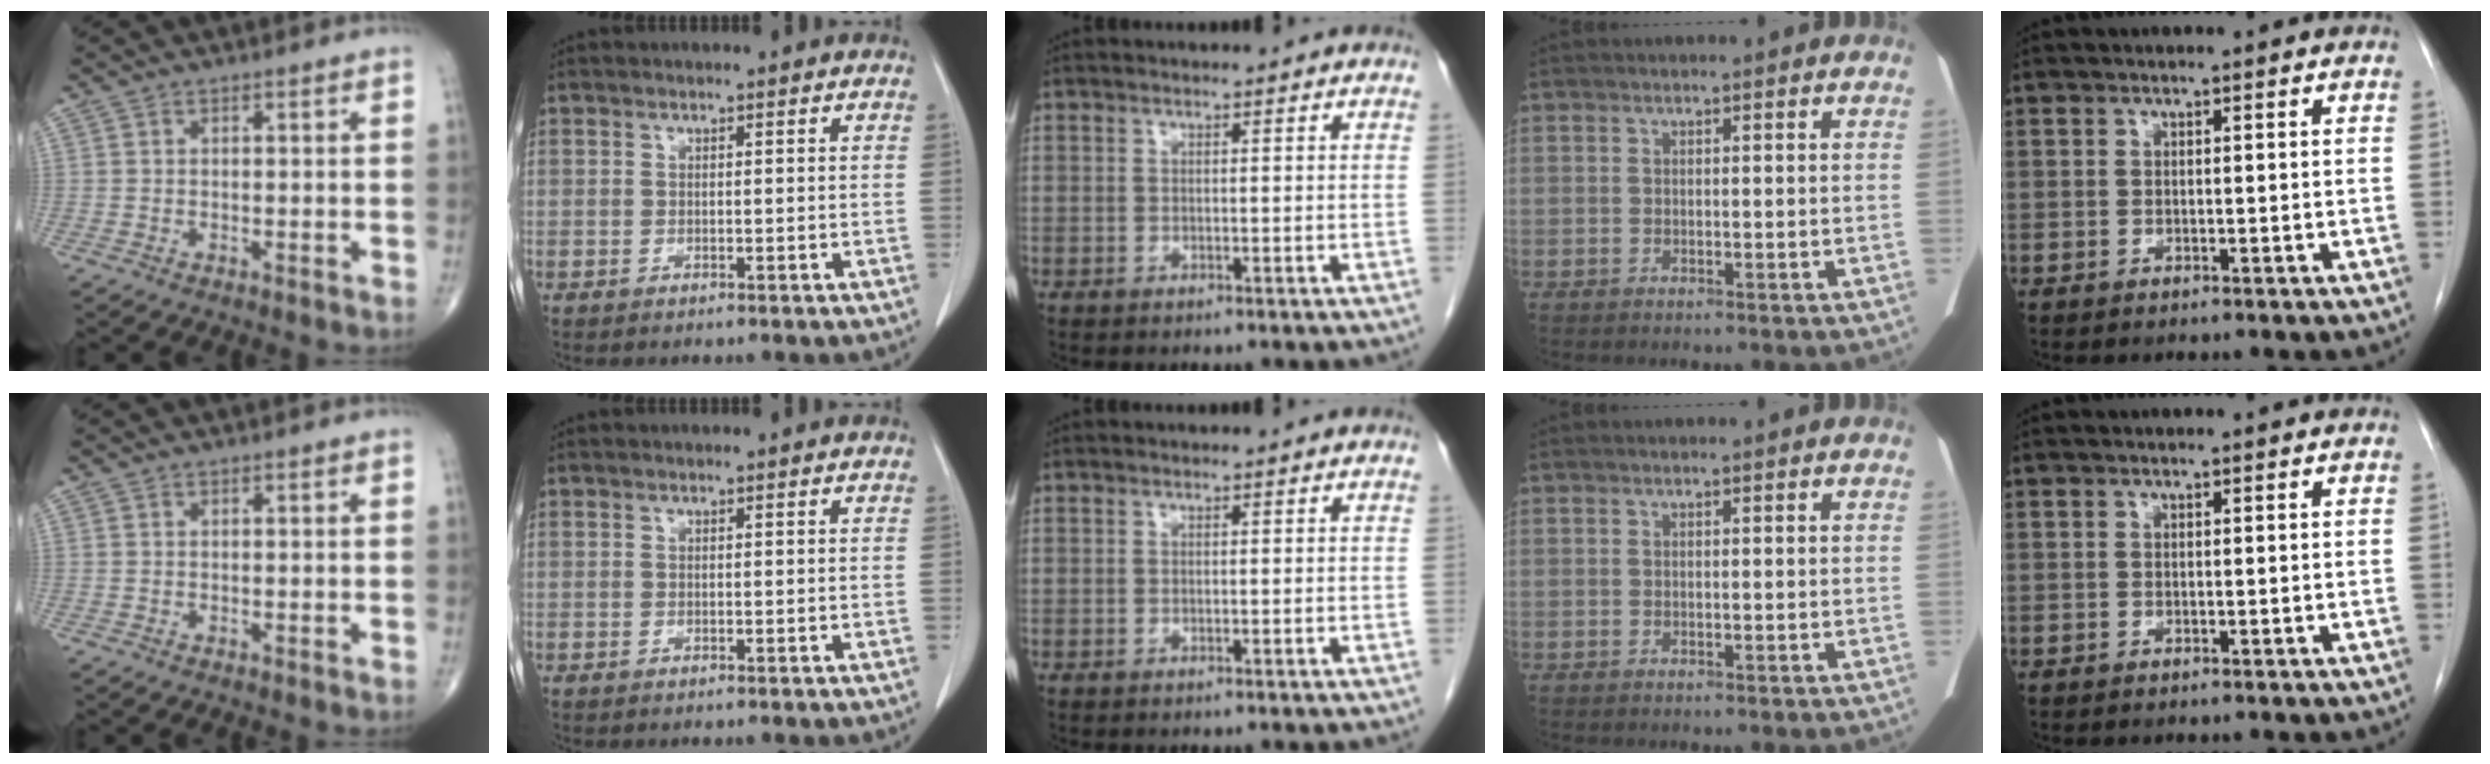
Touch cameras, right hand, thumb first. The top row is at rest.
{}